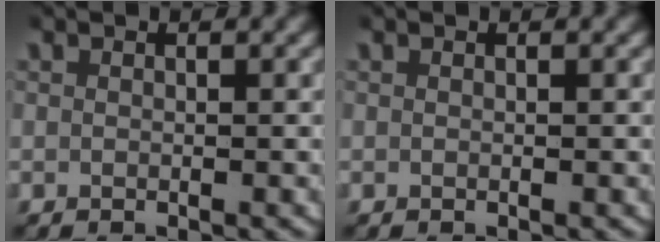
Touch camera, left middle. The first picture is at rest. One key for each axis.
{"total": 0.0}